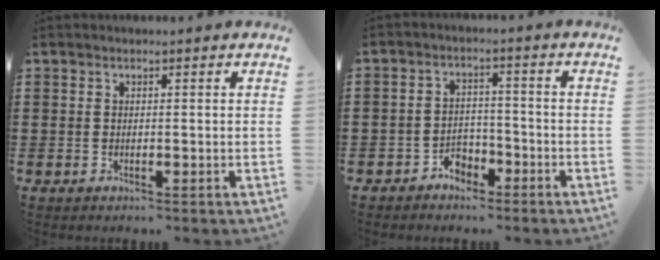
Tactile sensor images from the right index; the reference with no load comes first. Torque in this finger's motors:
{"motor_torque": [2.14, 0.00, 0.00, -0.15]}